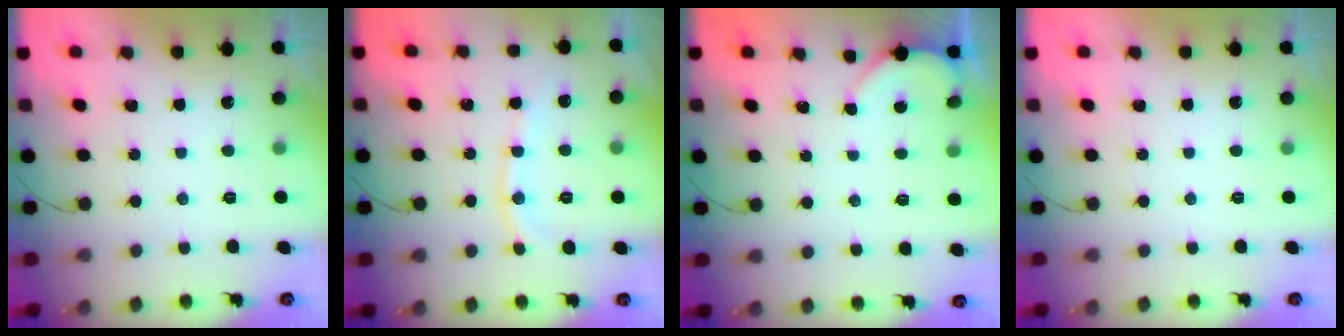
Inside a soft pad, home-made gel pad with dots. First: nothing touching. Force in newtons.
{"total": 8.5, "press": 8.4, "slide": 1.2}
{"total": 2.0, "press": 2.0, "slide": 0.2}
{"total": 0.0}